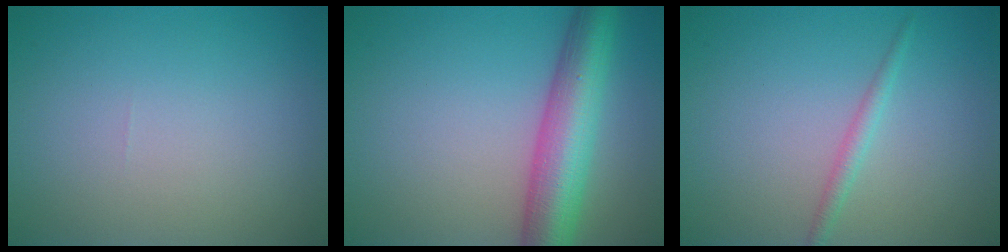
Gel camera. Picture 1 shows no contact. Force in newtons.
{"total": 7.5, "press": 7.5, "slide": 0.2}
{"total": 1.3, "press": 1.3, "slide": 0.0}